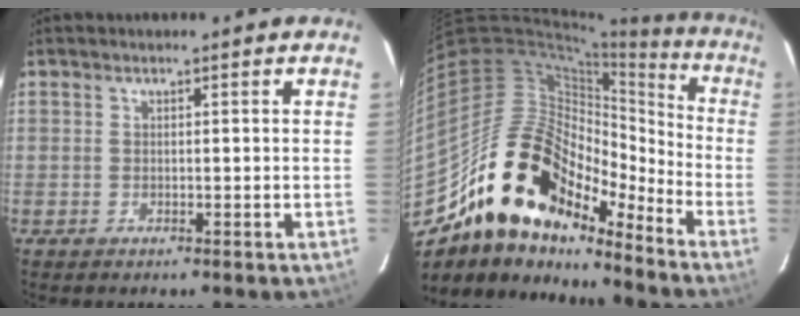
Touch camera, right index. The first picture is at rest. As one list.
[{"total": 21.5, "force": [-15.0, 10.0, 11.8], "torque": [-0.212, 0.007, -0.271]}]